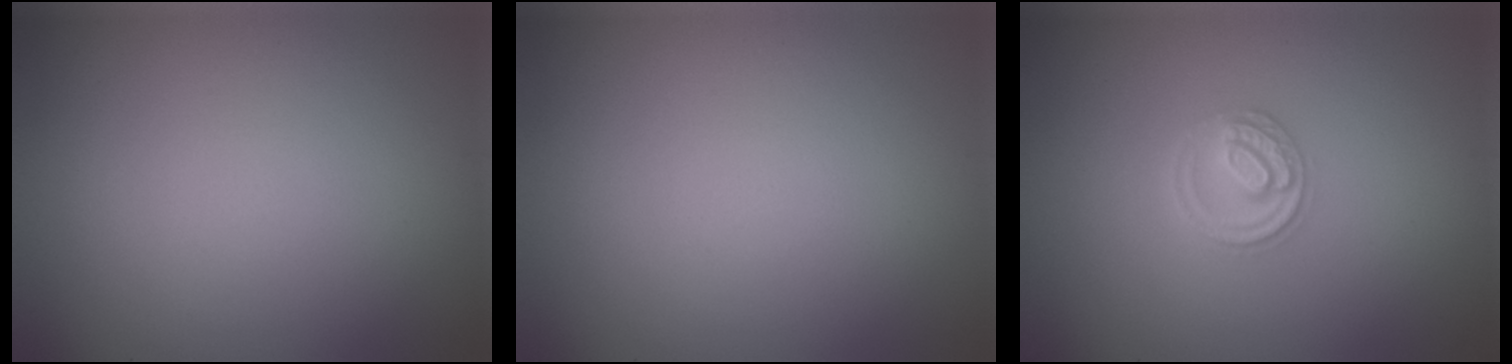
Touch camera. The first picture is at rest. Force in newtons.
{"total": 0.0}
{"total": 2.5, "press": 2.4, "slide": 0.3}